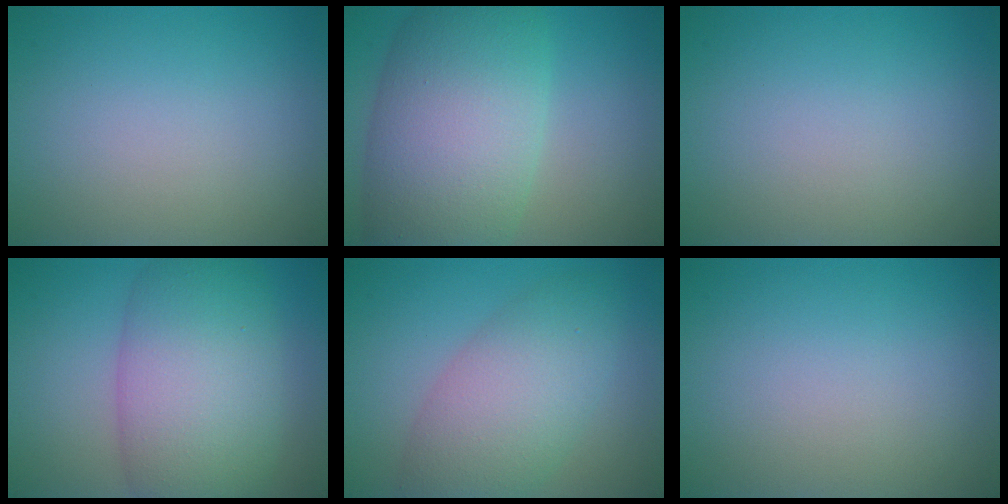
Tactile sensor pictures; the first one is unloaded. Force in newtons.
{"total": 11.3, "press": 11.3, "slide": 0.5}
{"total": 0.0}
{"total": 9.8, "press": 9.8, "slide": 0.7}
{"total": 6.3, "press": 6.3, "slide": 0.2}
{"total": 0.0}